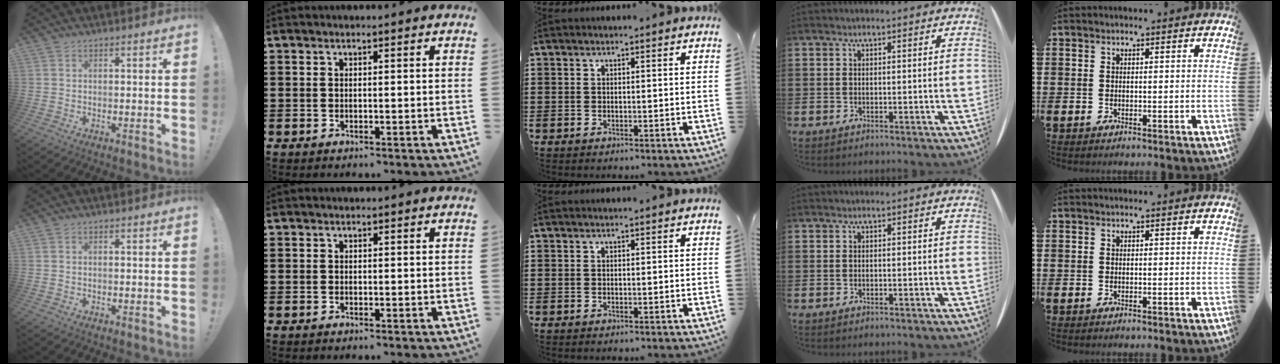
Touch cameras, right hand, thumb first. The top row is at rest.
{}